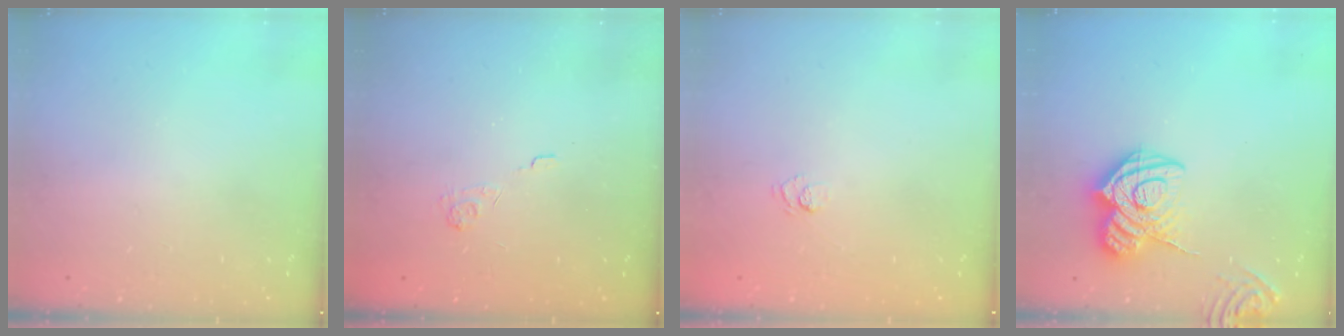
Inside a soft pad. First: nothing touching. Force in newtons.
{"total": 2.1, "press": 1.5, "slide": 1.4}
{"total": 4.5, "press": 4.3, "slide": 1.2}
{"total": 16.0, "press": 15.9, "slide": 1.7}